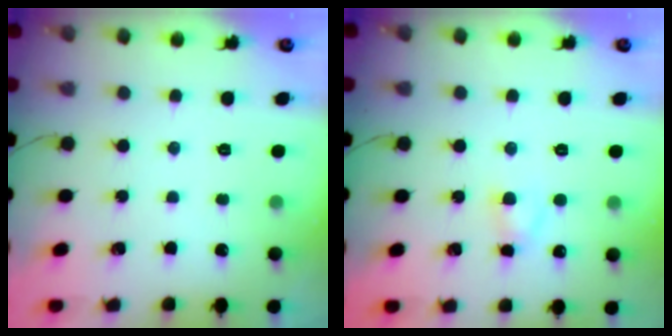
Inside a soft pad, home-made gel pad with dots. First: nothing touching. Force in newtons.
{"total": 3.0, "press": 2.7, "slide": 1.3}